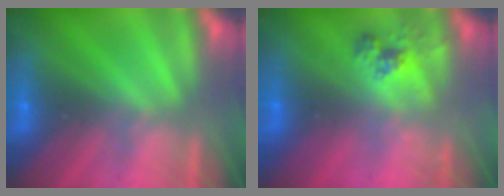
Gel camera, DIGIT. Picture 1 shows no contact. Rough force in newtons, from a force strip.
{"total": 2.6}